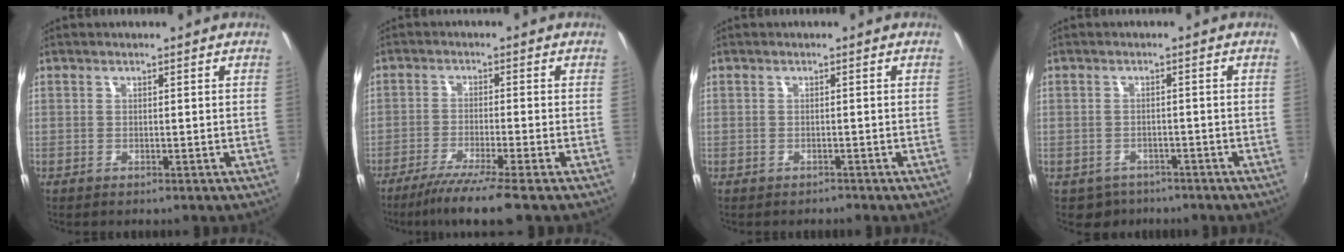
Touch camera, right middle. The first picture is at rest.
{"total": 7.6, "force": [-5.9, -0.8, 4.8], "torque": [-0.106, -0.017, -0.101]}
{"total": 0.7, "force": [-0.6, 0.4, -0.1], "torque": [-0.002, 0.000, -0.009]}
{"total": 3.8, "force": [-2.8, 2.5, 0.3], "torque": [-0.017, -0.003, -0.043]}